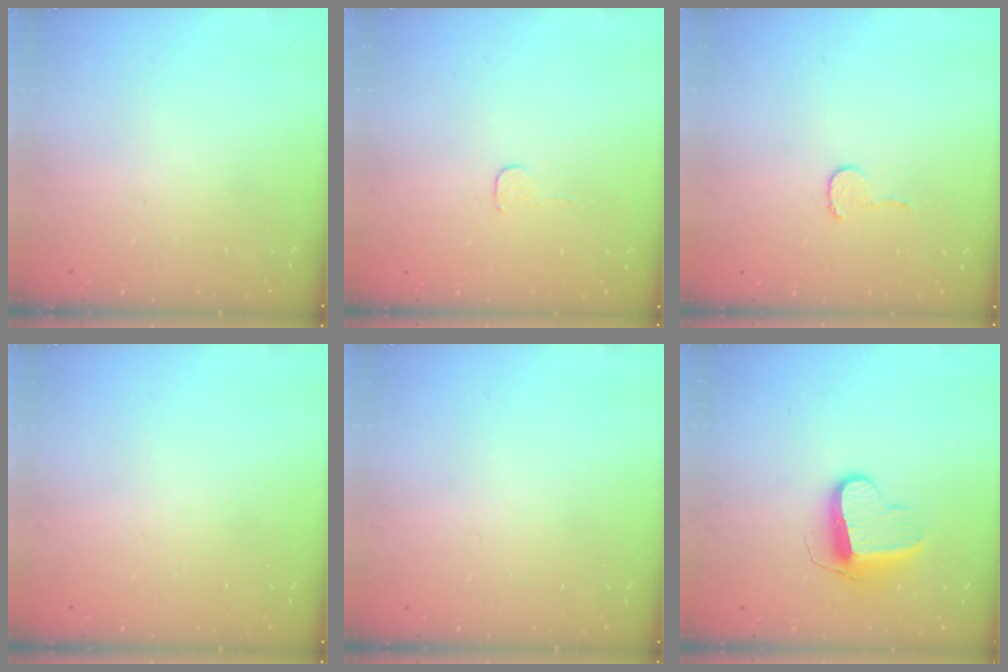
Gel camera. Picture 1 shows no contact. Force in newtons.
{"total": 2.7, "press": 2.7, "slide": 0.2}
{"total": 3.7, "press": 3.7, "slide": 0.4}
{"total": 0.0}
{"total": 0.0}
{"total": 10.1, "press": 10.1, "slide": 0.3}